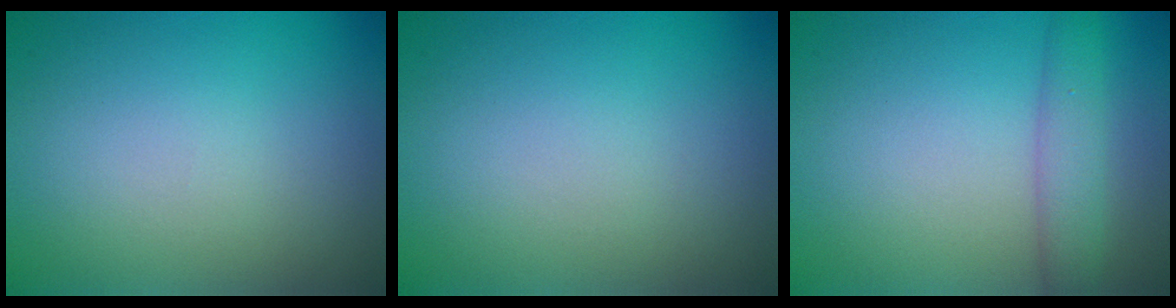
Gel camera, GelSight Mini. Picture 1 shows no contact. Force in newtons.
{"total": 0.0}
{"total": 3.0, "press": 3.0, "slide": 0.2}